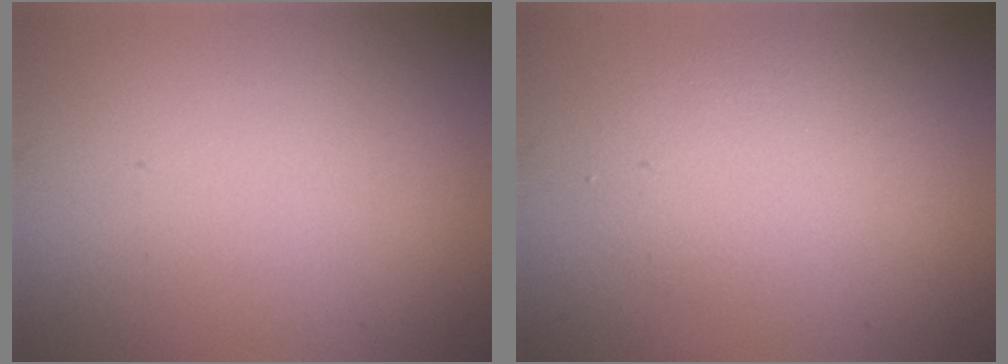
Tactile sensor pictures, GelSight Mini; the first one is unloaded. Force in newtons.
{"total": 2.5, "press": 2.5, "slide": 0.1}